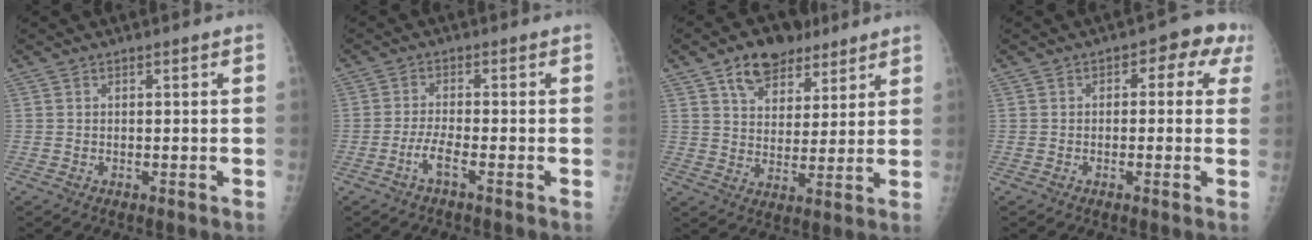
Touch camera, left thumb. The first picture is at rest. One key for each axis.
{"total": 4.5, "fx": -2.7, "fy": 1.1, "fz": 3.4, "tx": -0.075, "ty": 0.017, "tz": -0.052}
{"total": 10.8, "fx": 6.7, "fy": 6.9, "fz": 5.0, "tx": -0.048, "ty": -0.023, "tz": 0.111}
{"total": 5.3, "fx": 1.4, "fy": 3.2, "fz": 4.0, "tx": -0.008, "ty": 0.023, "tz": 0.005}